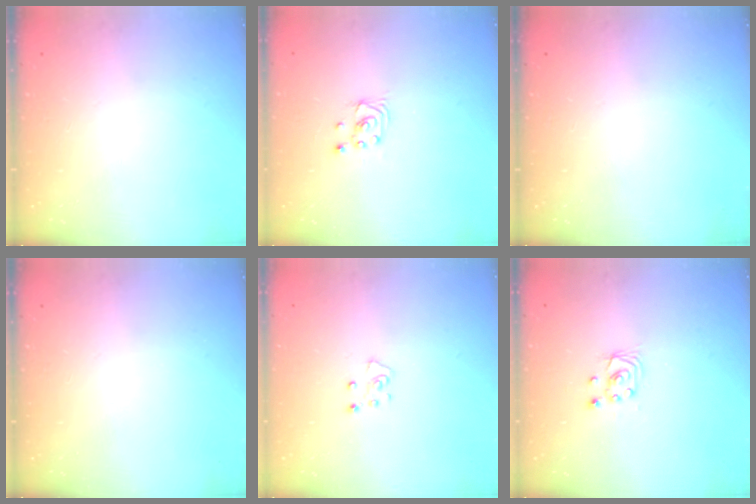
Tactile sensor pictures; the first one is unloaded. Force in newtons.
{"total": 1.6, "press": 1.6, "slide": 0.0}
{"total": 0.0}
{"total": 0.0}
{"total": 4.7, "press": 4.7, "slide": 0.5}
{"total": 2.4, "press": 2.4, "slide": 0.2}